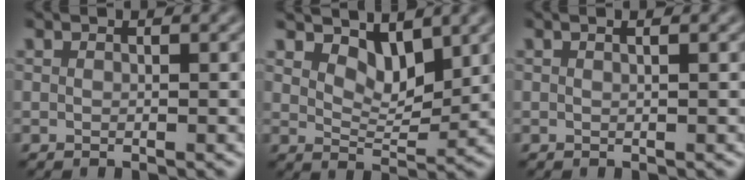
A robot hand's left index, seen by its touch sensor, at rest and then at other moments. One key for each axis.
{"total": 3.7, "fx": 2.8, "fy": 1.4, "fz": 2.0, "tx": -0.042, "ty": -0.010, "tz": 0.044}
{"total": 1.2, "fx": 0.6, "fy": 0.5, "fz": 1.0, "tx": -0.003, "ty": -0.007, "tz": -0.002}